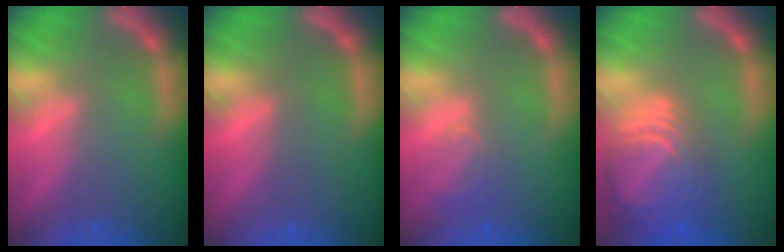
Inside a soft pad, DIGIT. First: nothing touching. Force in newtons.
{"total": 0.0}
{"total": 2.5}
{"total": 10.0}